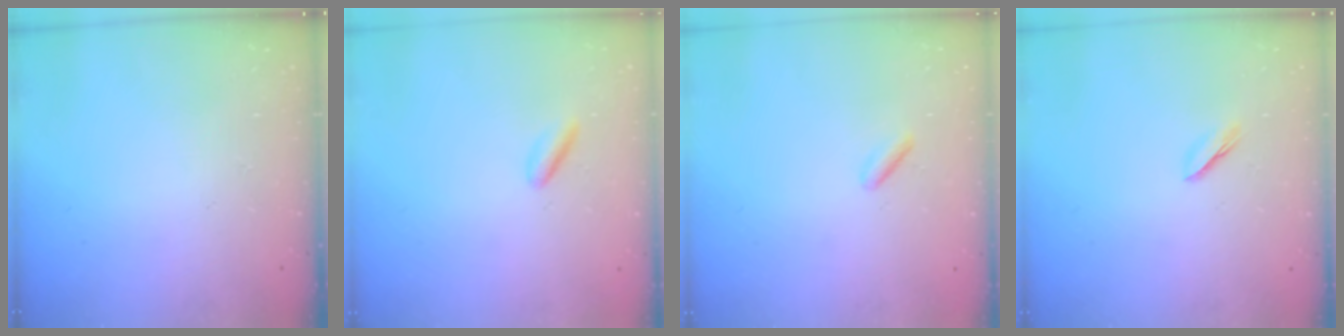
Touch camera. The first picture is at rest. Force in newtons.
{"total": 2.2, "press": 2.2, "slide": 0.3}
{"total": 1.3, "press": 1.2, "slide": 0.5}
{"total": 2.5, "press": 2.5, "slide": 0.4}